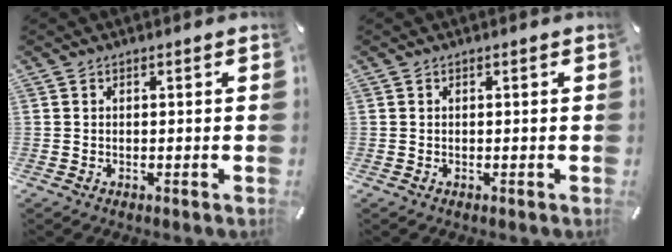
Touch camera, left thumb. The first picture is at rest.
{"total": 0.0}